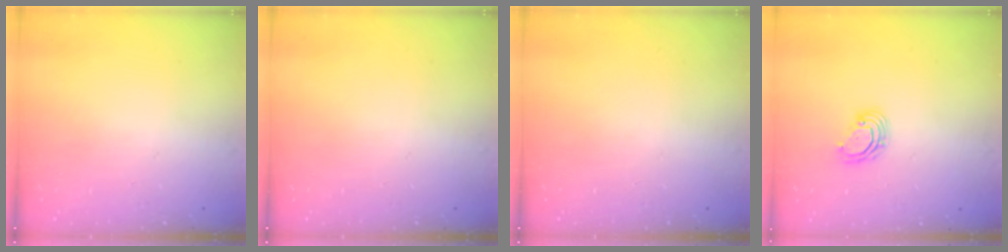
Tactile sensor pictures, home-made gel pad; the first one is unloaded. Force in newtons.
{"total": 0.0}
{"total": 0.0}
{"total": 5.6, "press": 5.6, "slide": 0.7}